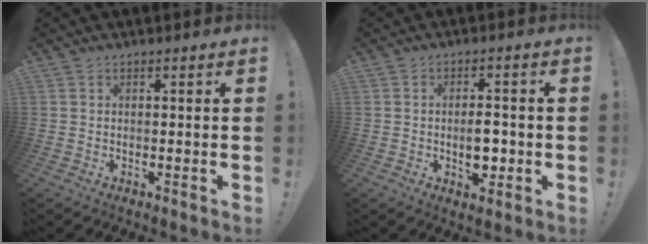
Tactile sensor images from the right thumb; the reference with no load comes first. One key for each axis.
{"total": 6.7, "fx": -1.2, "fy": 3.8, "fz": 5.4, "tx": -0.074, "ty": 0.002, "tz": -0.022}